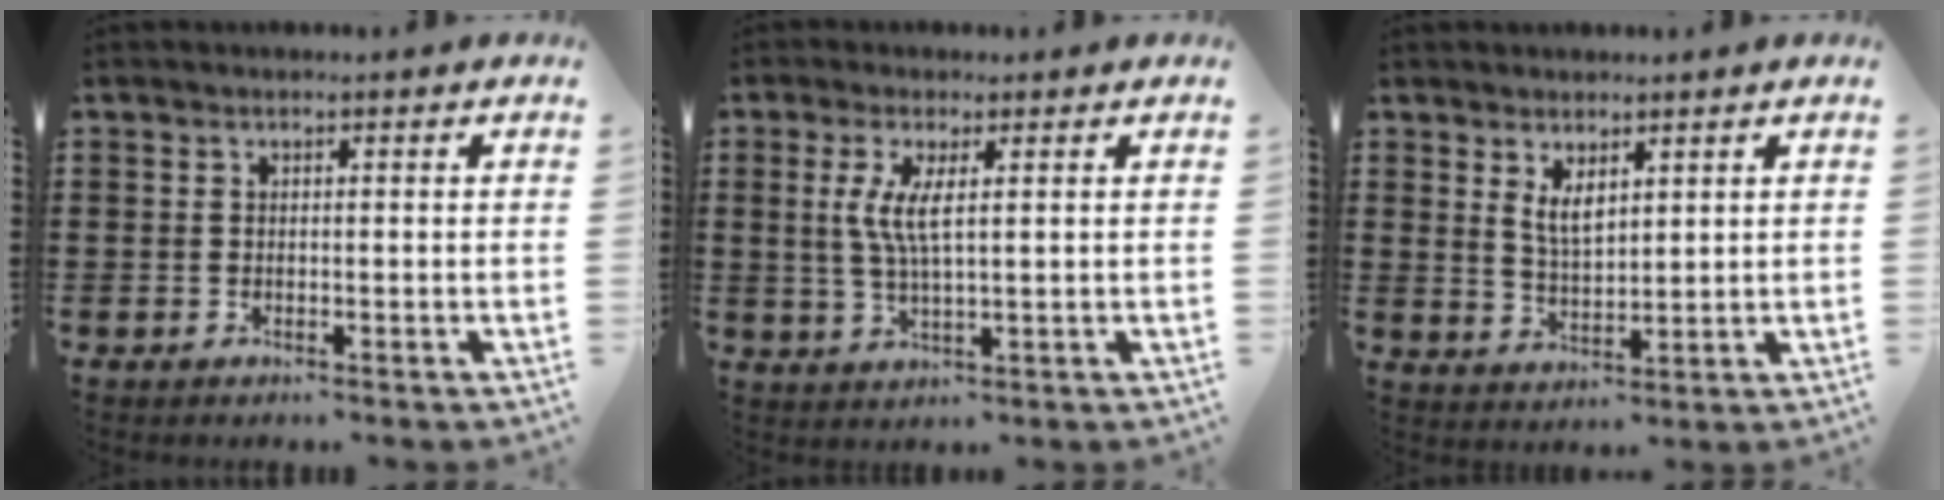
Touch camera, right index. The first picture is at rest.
{"total": 5.0, "force": [1.1, 1.0, 4.8], "torque": [-0.103, -0.003, 0.015]}
{"total": 3.6, "force": [2.0, 1.6, 2.5], "torque": [-0.052, 0.004, 0.037]}